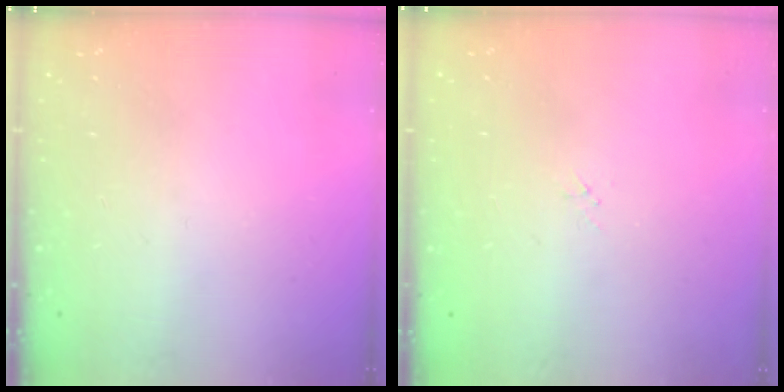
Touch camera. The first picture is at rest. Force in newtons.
{"total": 1.7, "press": 1.6, "slide": 0.2}